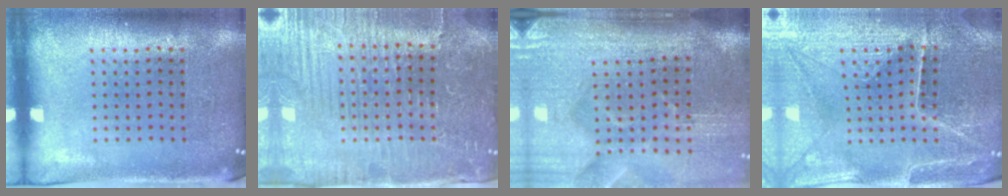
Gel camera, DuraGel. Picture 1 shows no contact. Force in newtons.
{"total": 4.4, "press": 4.2, "slide": 1.3}
{"total": 5.0, "press": 4.2, "slide": 2.6}
{"total": 3.4, "press": 3.4, "slide": 0.3}